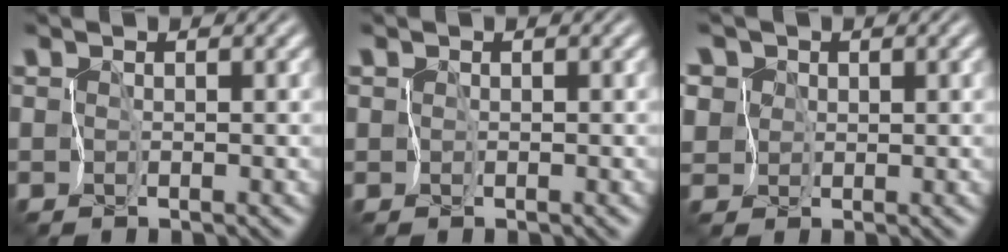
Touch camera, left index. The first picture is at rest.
{"total": 0.9, "force": [0.5, 0.7, 0.2], "torque": [0.003, 0.008, 0.000]}
{"total": 7.3, "force": [3.7, 5.5, 3.1], "torque": [-0.073, 0.025, 0.034]}